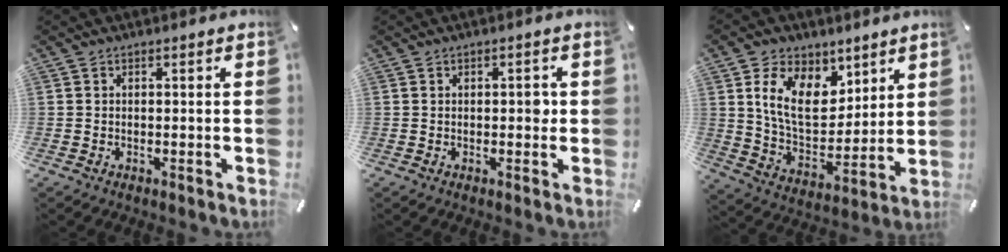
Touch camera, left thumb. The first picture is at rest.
{"total": 2.4, "force": [0.1, 1.3, 2.0], "torque": [-0.021, -0.002, -0.003]}
{"total": 14.2, "force": [6.8, 9.6, 7.9], "torque": [-0.146, -0.029, 0.130]}